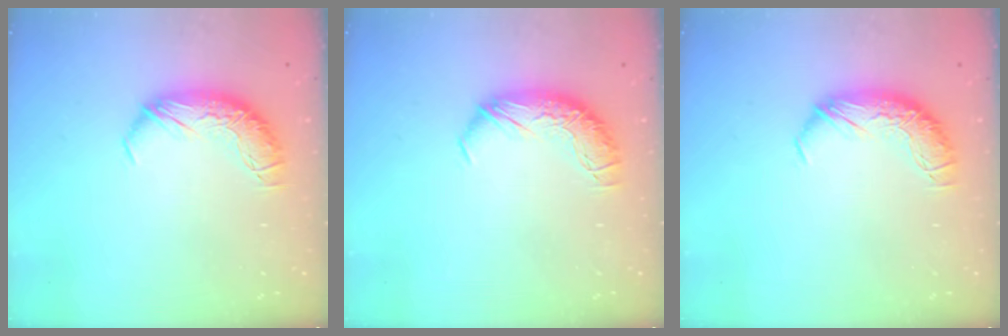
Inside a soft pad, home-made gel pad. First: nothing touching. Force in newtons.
{"total": 0.0}
{"total": 0.0}